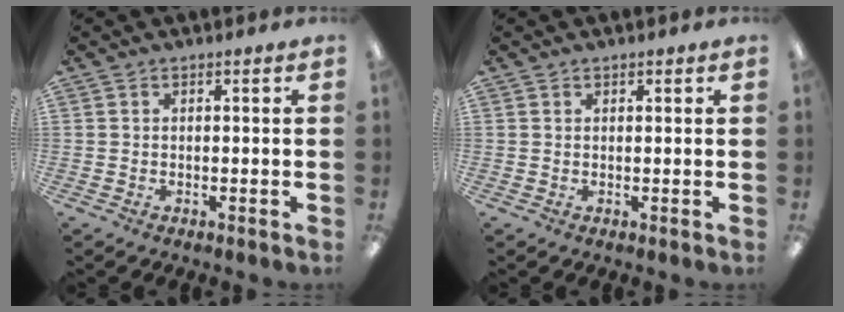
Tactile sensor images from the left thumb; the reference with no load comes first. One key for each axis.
{"total": 0.7, "fx": 0.6, "fy": 0.3, "fz": 0.3, "tx": 0.003, "ty": -0.002, "tz": 0.009}